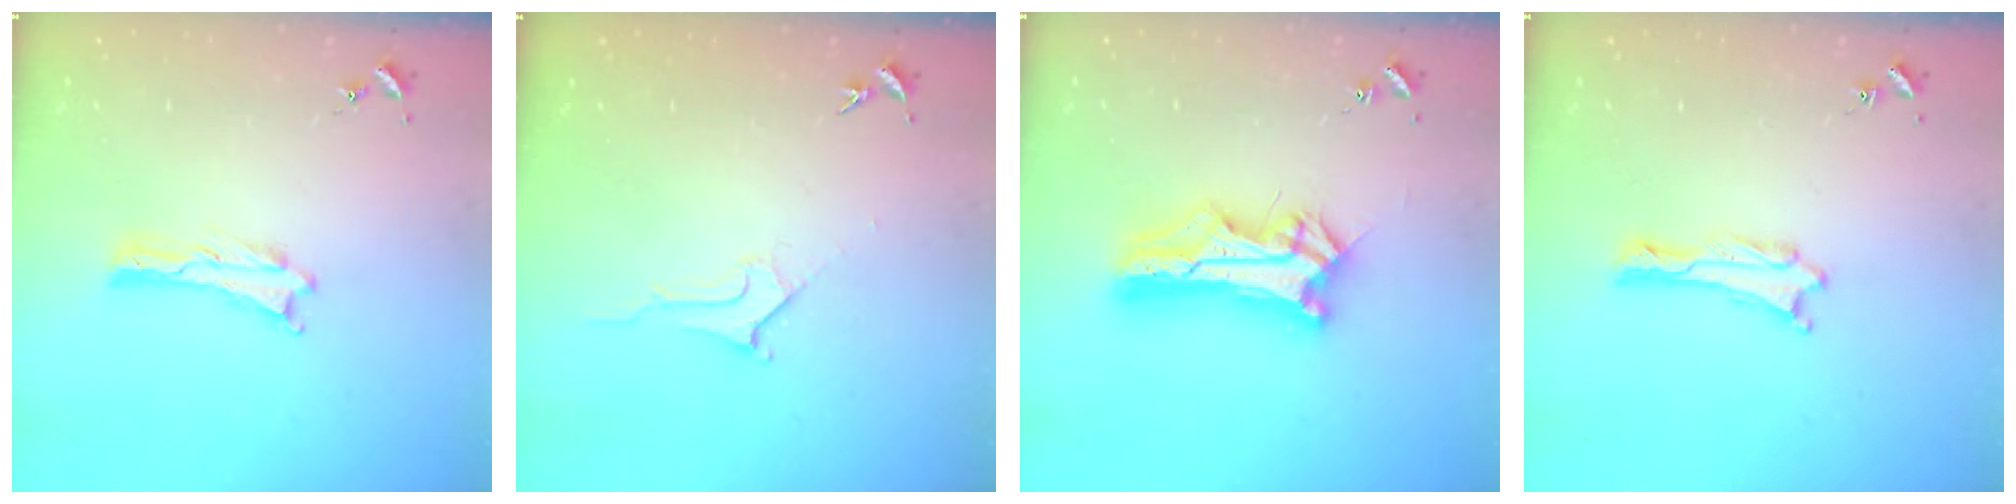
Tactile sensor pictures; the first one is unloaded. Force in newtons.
{"total": 2.8, "press": 2.8, "slide": 0.4}
{"total": 11.6, "press": 11.6, "slide": 1.0}
{"total": 0.6, "press": 0.6, "slide": 0.1}